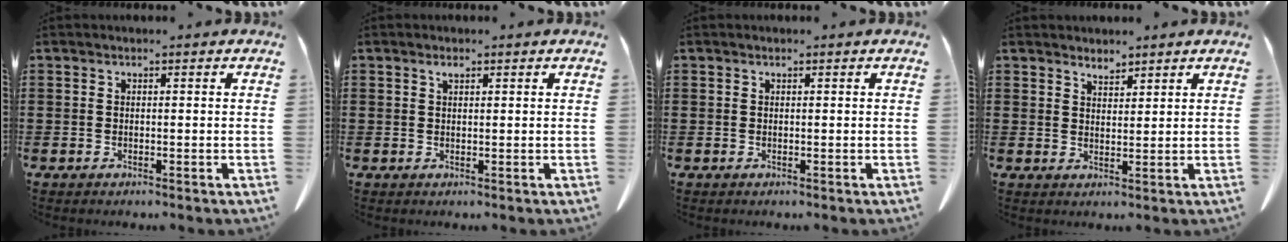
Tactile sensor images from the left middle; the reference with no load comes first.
{"total": 1.0, "force": [0.7, 0.3, 0.8], "torque": [-0.009, -0.003, 0.011]}
{"total": 0.0}
{"total": 2.3, "force": [2.2, 0.5, 0.2], "torque": [-0.007, -0.001, 0.043]}